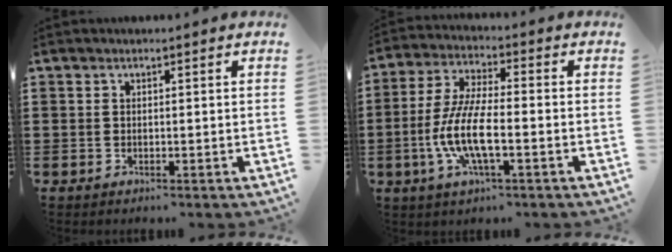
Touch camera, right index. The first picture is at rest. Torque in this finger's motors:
{"motor_torque": [2.14, 0.00, 1.05, 0.21]}